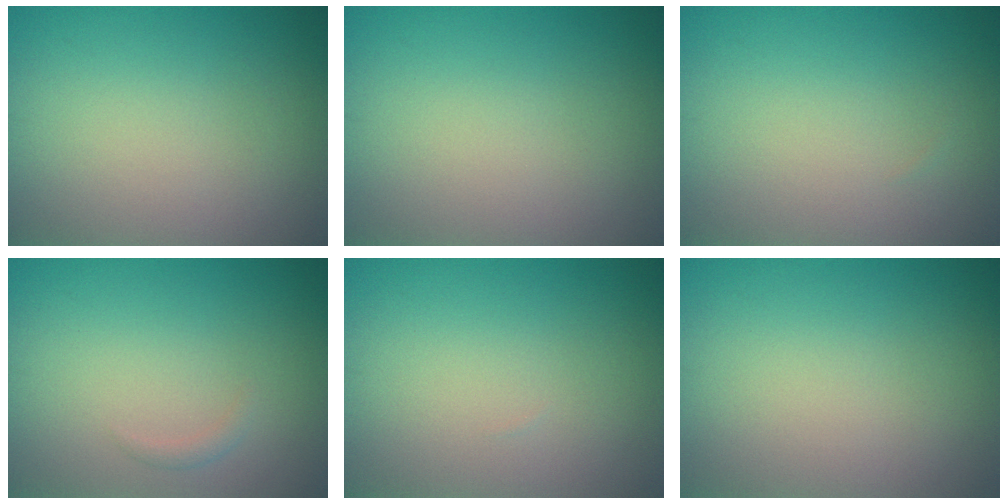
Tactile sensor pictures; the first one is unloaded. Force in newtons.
{"total": 0.0}
{"total": 0.0}
{"total": 0.7, "press": 0.7, "slide": 0.1}
{"total": 0.0}
{"total": 0.0}